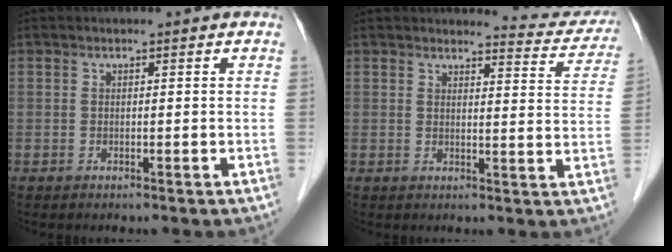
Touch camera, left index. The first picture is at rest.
{"total": 7.6, "force": [7.6, 0.9, 0.0], "torque": [0.010, -0.034, 0.070]}